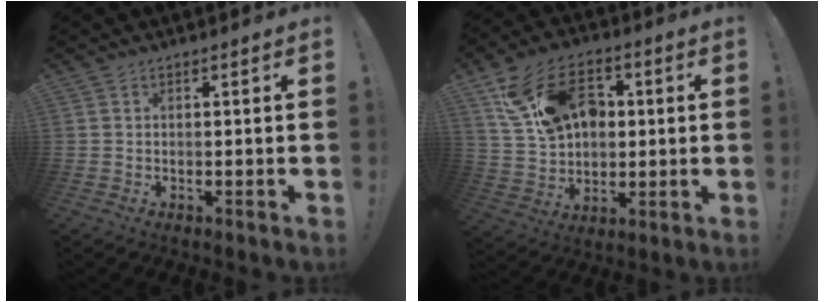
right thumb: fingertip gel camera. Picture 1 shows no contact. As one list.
[{"total": 18.8, "force": [6.4, 13.8, 11.1], "torque": [-0.176, -0.008, 0.125]}]